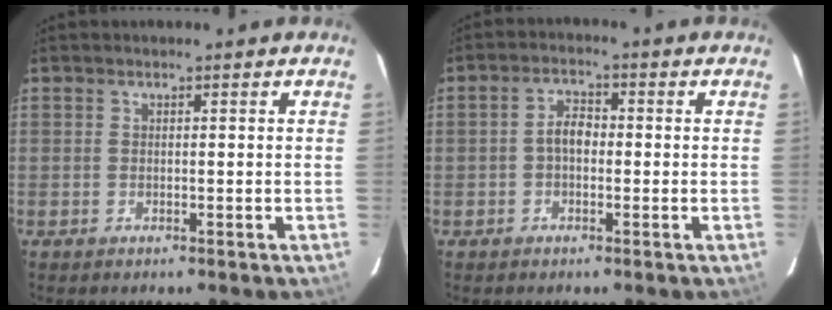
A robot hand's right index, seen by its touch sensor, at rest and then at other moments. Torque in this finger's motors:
{"motor_torque": [0.34, -0.03, 0.18, 0.04]}